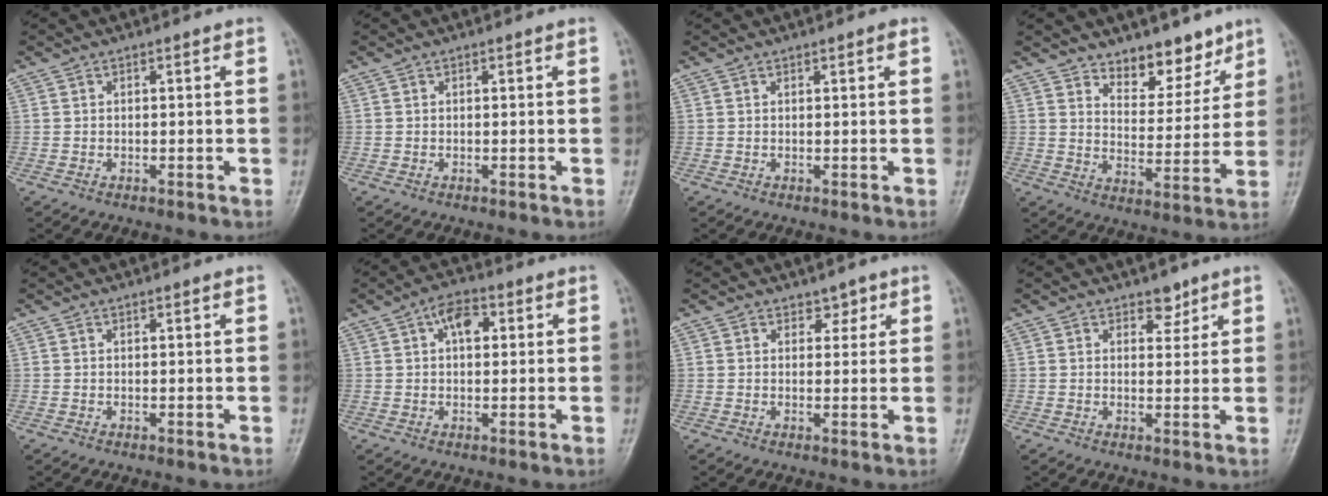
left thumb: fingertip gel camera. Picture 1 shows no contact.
{"total": 0.0}
{"total": 0.9, "force": [0.5, 0.2, 0.7], "torque": [-0.009, -0.001, 0.006]}
{"total": 9.1, "force": [7.1, 4.4, 3.7], "torque": [-0.018, -0.054, 0.117]}
{"total": 0.6, "force": [0.5, 0.1, 0.3], "torque": [-0.005, -0.003, 0.007]}
{"total": 5.5, "force": [1.7, 3.2, 4.1], "torque": [-0.056, 0.005, 0.020]}
{"total": 2.3, "force": [1.6, 1.5, 0.7], "torque": [0.013, -0.008, 0.019]}
{"total": 2.8, "force": [2.1, 1.6, 1.1], "torque": [0.004, -0.013, 0.030]}